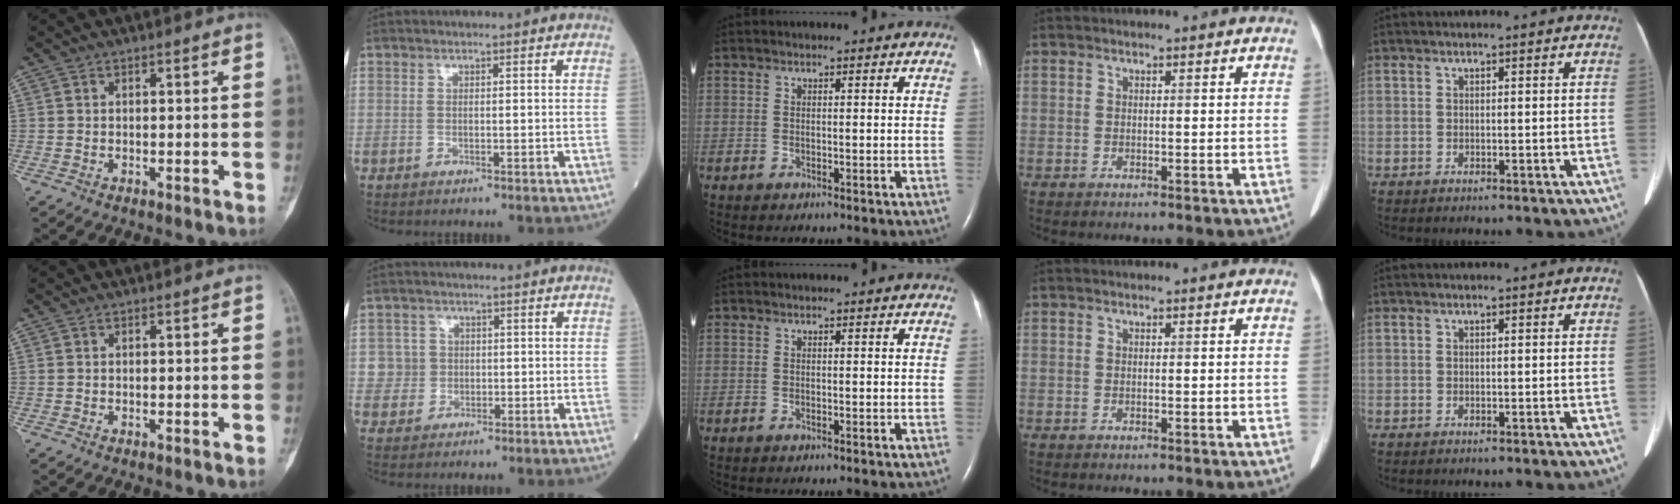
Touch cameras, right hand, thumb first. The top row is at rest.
{"index": {"total": 3.3, "force": [0.2, 3.3, -0.3], "torque": [0.020, 0.009, 0.005]}}